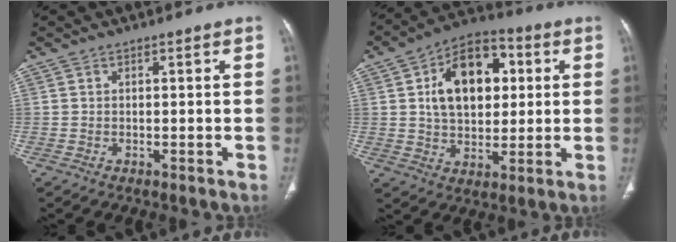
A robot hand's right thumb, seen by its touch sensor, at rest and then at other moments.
{"total": 16.4, "force": [3.6, 10.6, 11.9], "torque": [-0.149, 0.009, 0.054]}